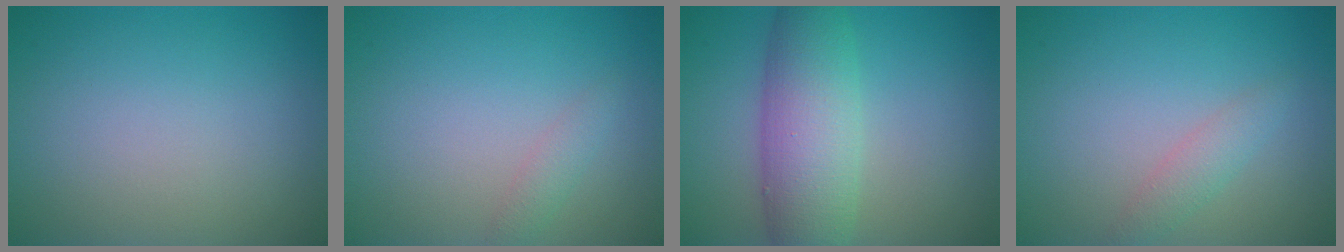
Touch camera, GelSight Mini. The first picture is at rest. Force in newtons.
{"total": 1.2, "press": 1.2, "slide": 0.1}
{"total": 7.1, "press": 7.1, "slide": 0.2}
{"total": 1.6, "press": 1.6, "slide": 0.1}